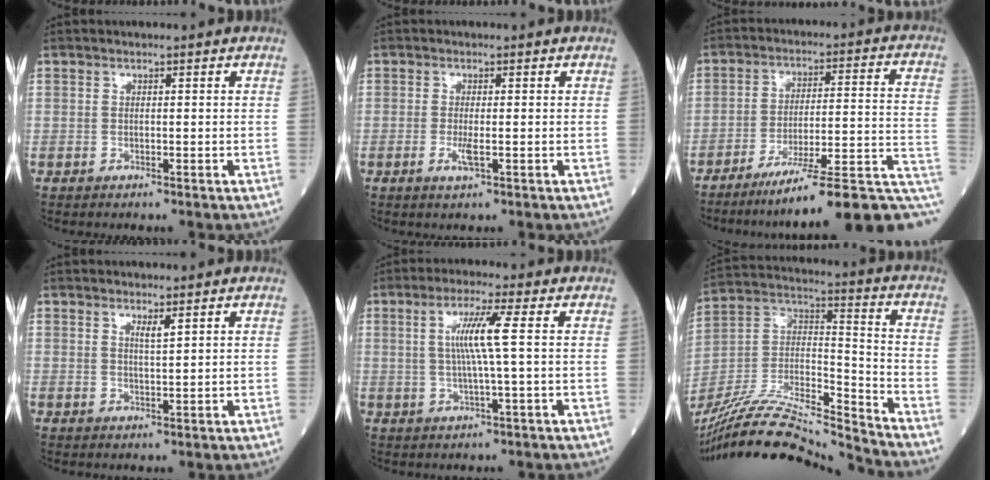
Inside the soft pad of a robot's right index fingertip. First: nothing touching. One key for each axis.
{"total": 2.1, "fx": -0.6, "fy": 0.2, "fz": 2.0, "tx": -0.042, "ty": -0.005, "tz": -0.010}
{"total": 19.4, "fx": -15.2, "fy": 0.2, "fz": 12.1, "tx": -0.103, "ty": 0.019, "tz": -0.219}
{"total": 1.6, "fx": 1.1, "fy": -0.1, "fz": 1.2, "tx": -0.022, "ty": -0.007, "tz": 0.018}
{"total": 6.3, "fx": 1.0, "fy": -0.9, "fz": 6.1, "tx": -0.120, "ty": 0.002, "tz": 0.021}
{"total": 22.7, "fx": -21.4, "fy": 0.3, "fz": 7.7, "tx": -0.177, "ty": 0.002, "tz": -0.371}